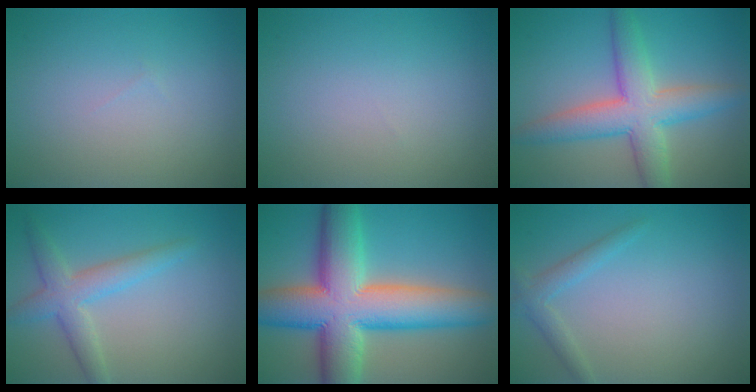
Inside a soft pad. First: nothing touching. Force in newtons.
{"total": 0.0}
{"total": 6.5, "press": 6.5, "slide": 0.4}
{"total": 3.5, "press": 3.5, "slide": 0.1}
{"total": 13.4, "press": 13.4, "slide": 0.4}
{"total": 1.7, "press": 1.7, "slide": 0.1}